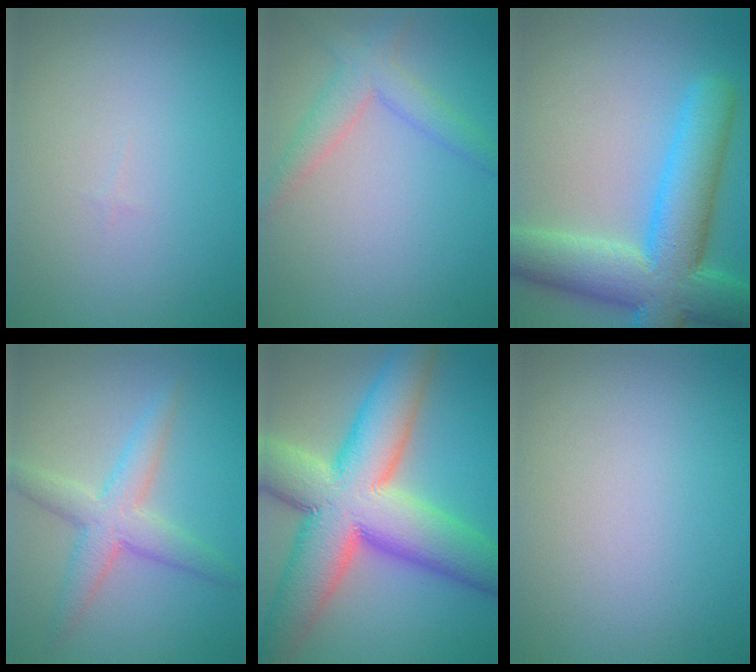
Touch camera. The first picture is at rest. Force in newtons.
{"total": 3.0, "press": 3.0, "slide": 0.1}
{"total": 10.8, "press": 10.7, "slide": 0.8}
{"total": 4.1, "press": 4.1, "slide": 0.1}
{"total": 14.5, "press": 14.5, "slide": 0.7}
{"total": 0.0}